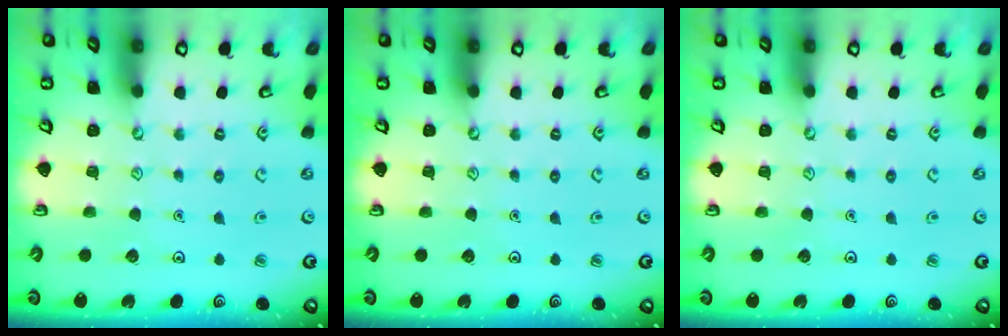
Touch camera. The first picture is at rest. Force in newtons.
{"total": 0.0}
{"total": 0.0}